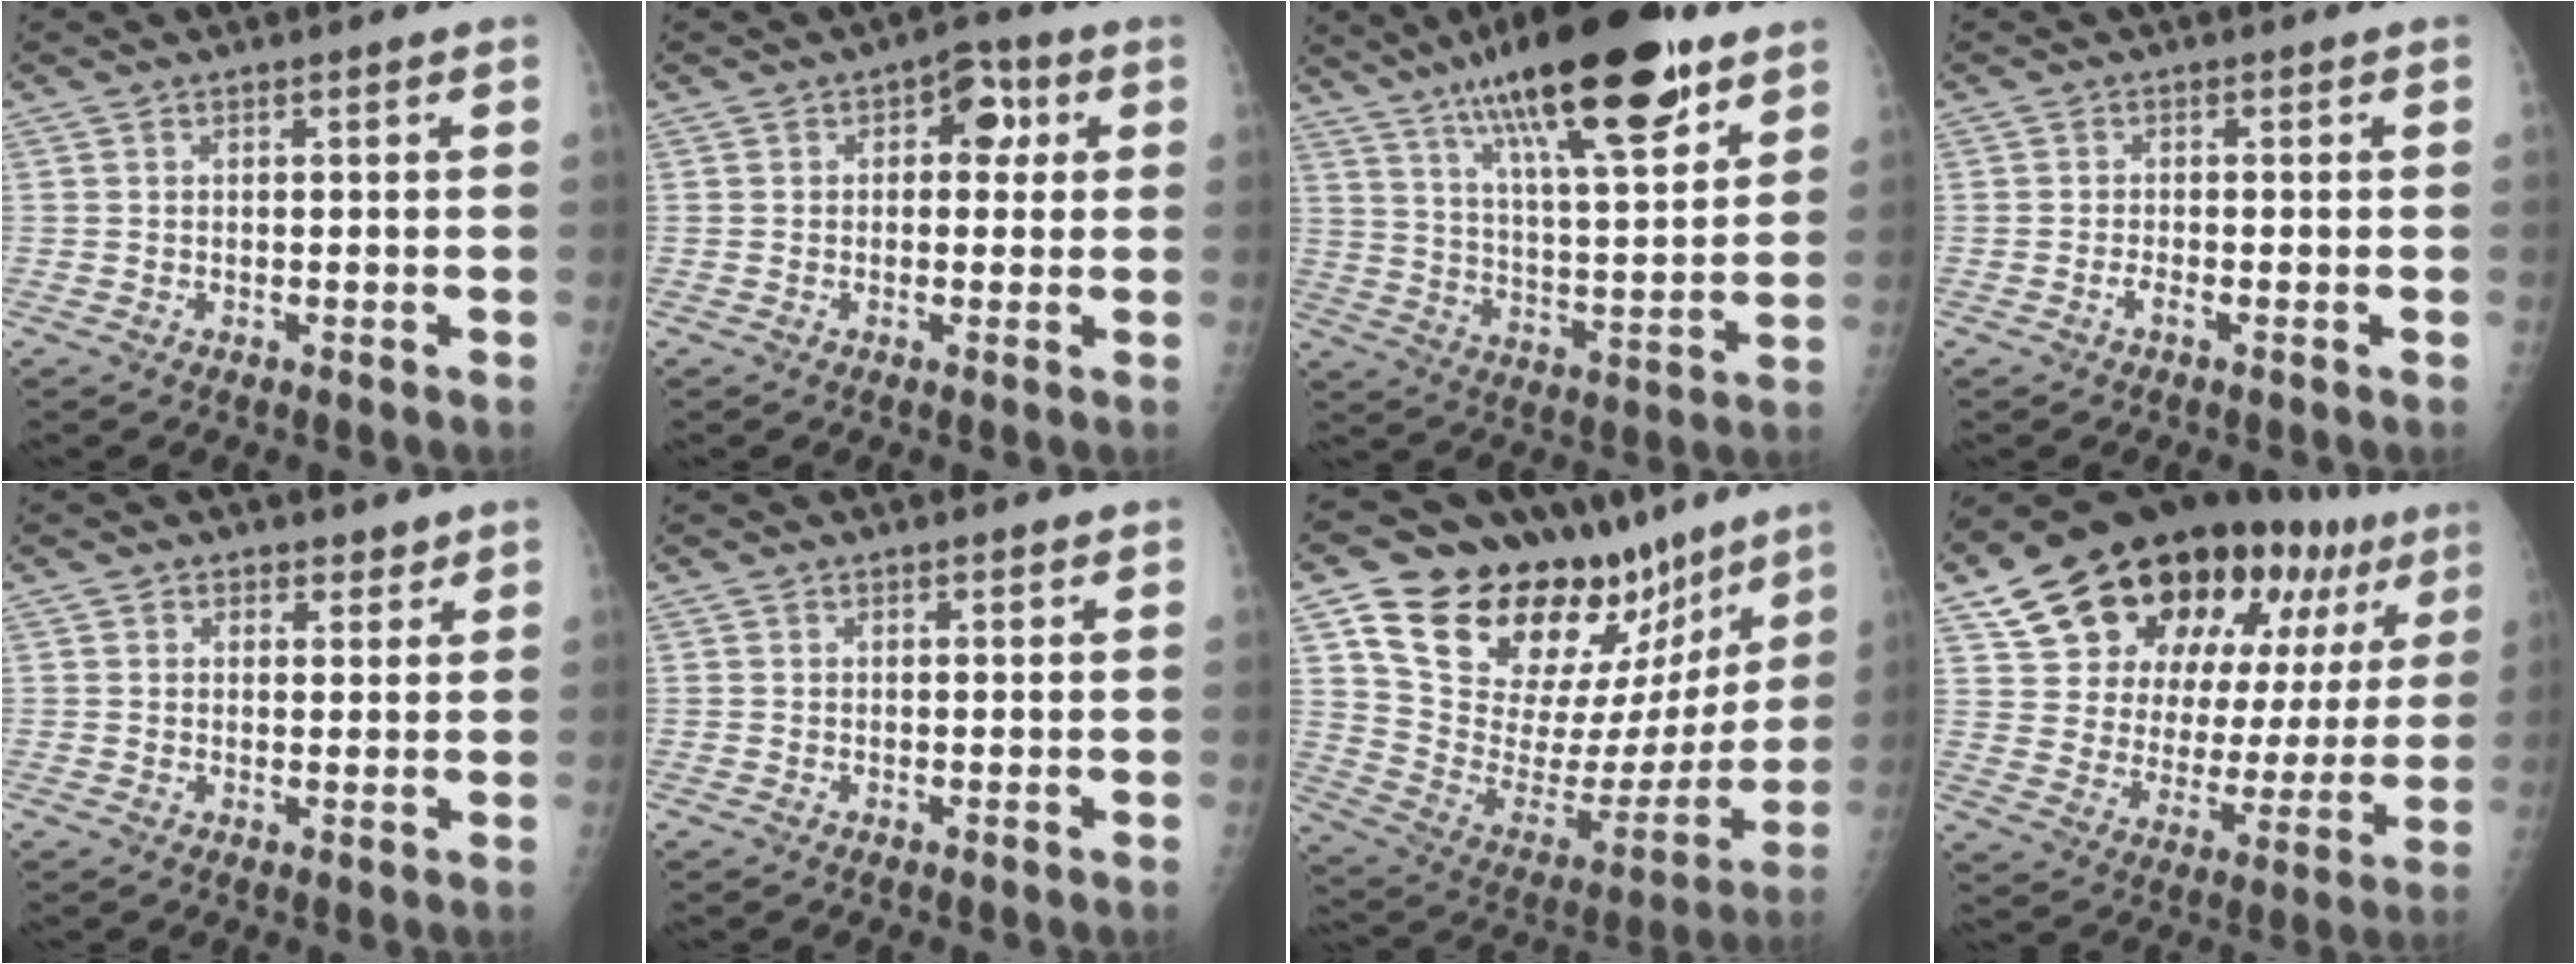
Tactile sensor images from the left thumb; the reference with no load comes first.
{"total": 5.7, "force": [1.6, 3.7, 4.0], "torque": [-0.015, 0.004, 0.010]}
{"total": 24.5, "force": [14.8, 6.7, 18.4], "torque": [-0.285, -0.042, 0.241]}
{"total": 1.3, "force": [-0.7, 0.4, 0.9], "torque": [-0.020, 0.001, -0.017]}
{"total": 6.5, "force": [4.9, 4.3, 0.3], "torque": [0.033, -0.034, 0.057]}
{"total": 0.6, "force": [0.5, 0.4, 0.0], "torque": [0.001, -0.004, 0.005]}
{"total": 31.2, "force": [19.8, 15.2, 18.7], "torque": [-0.260, -0.063, 0.317]}
{"total": 29.3, "force": [17.1, 14.3, 19.1], "torque": [-0.252, -0.019, 0.264]}